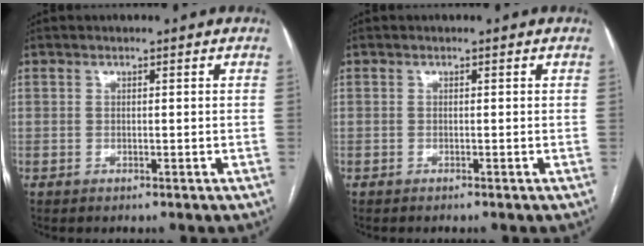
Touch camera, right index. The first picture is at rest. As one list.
[{"total": 0.0}]